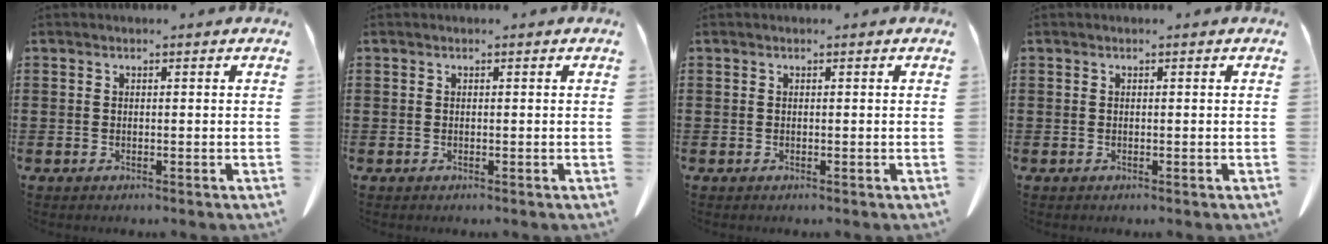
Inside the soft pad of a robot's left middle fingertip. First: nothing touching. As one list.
[{"total": 0.0}, {"total": 0.0}, {"total": 0.0}]